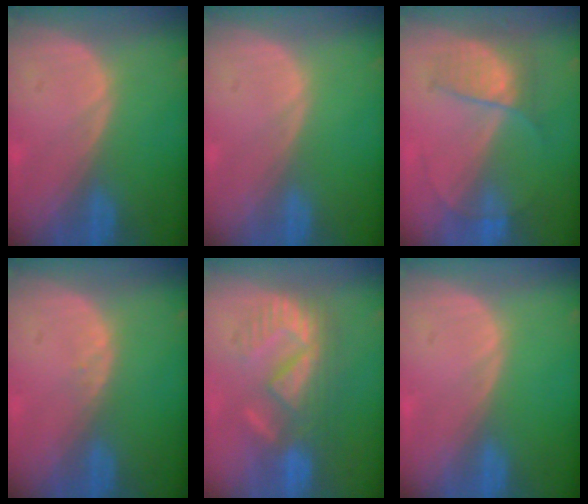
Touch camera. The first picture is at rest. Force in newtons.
{"total": 0.0}
{"total": 5.8, "press": 5.5, "slide": 2.1}
{"total": 0.7, "press": 0.6, "slide": 0.2}
{"total": 8.5, "press": 8.3, "slide": 1.8}
{"total": 0.0}